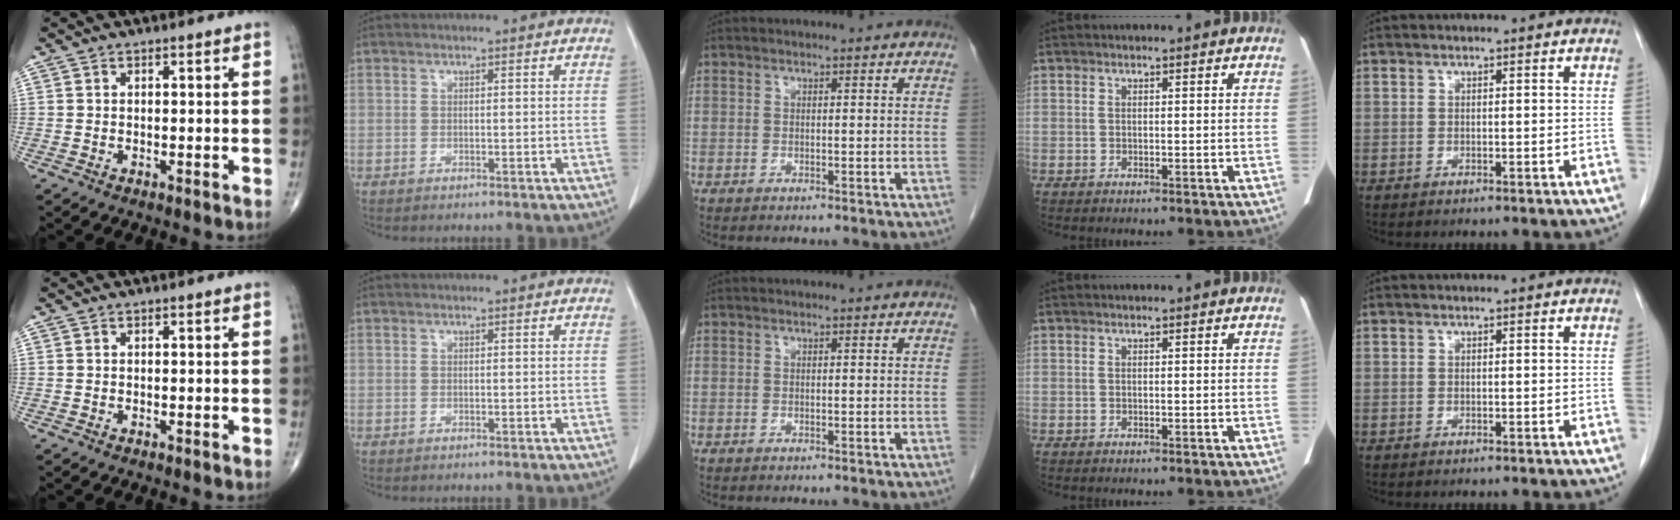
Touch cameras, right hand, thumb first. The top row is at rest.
{}